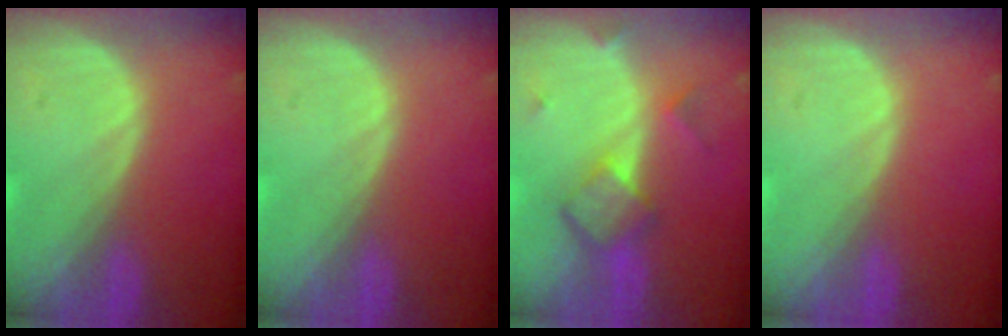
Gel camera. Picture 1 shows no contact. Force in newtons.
{"total": 0.0}
{"total": 5.7, "press": 5.4, "slide": 1.7}
{"total": 0.0}